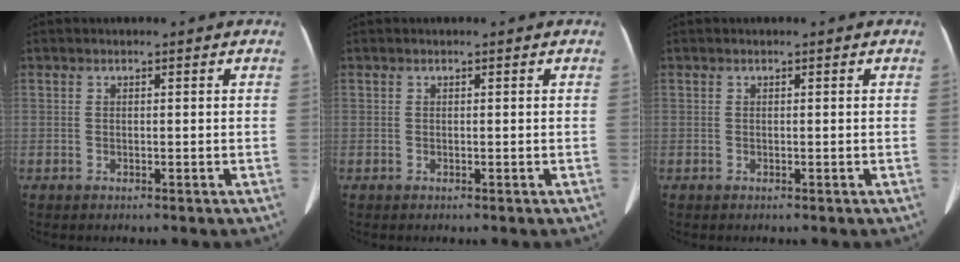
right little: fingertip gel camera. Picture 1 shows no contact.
{"total": 0.0}
{"total": 0.0}